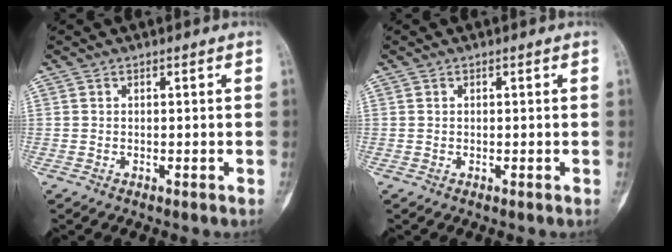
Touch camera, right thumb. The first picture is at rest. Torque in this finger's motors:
{"motor_torque": [-0.40, -0.07, 0.00, -0.11, 0.04]}